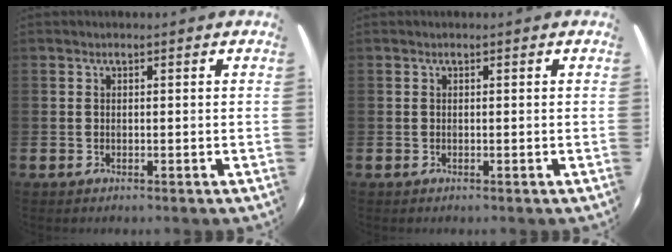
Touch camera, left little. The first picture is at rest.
{"total": 0.0}